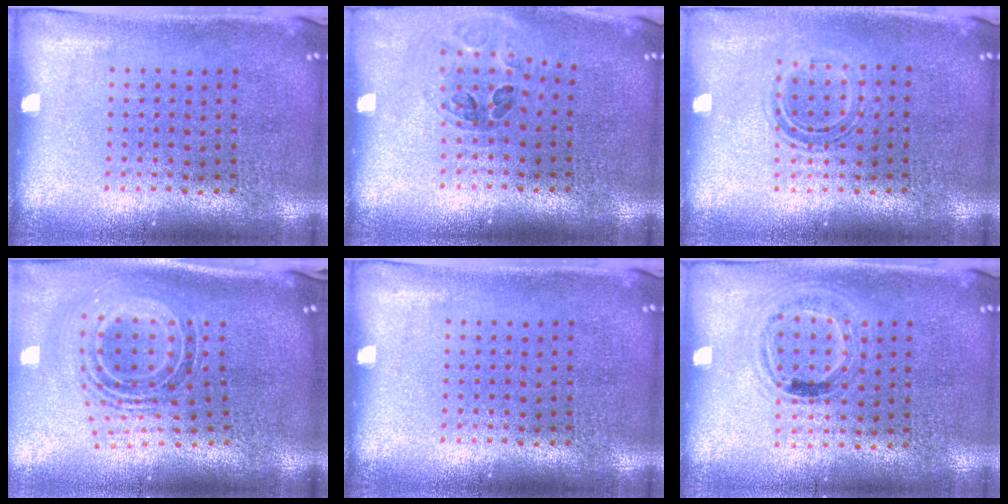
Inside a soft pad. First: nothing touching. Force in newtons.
{"total": 0.9, "press": 0.9, "slide": 0.2}
{"total": 1.1, "press": 0.9, "slide": 0.5}
{"total": 1.6, "press": 1.2, "slide": 1.0}
{"total": 0.0}
{"total": 1.0, "press": 1.0, "slide": 0.3}